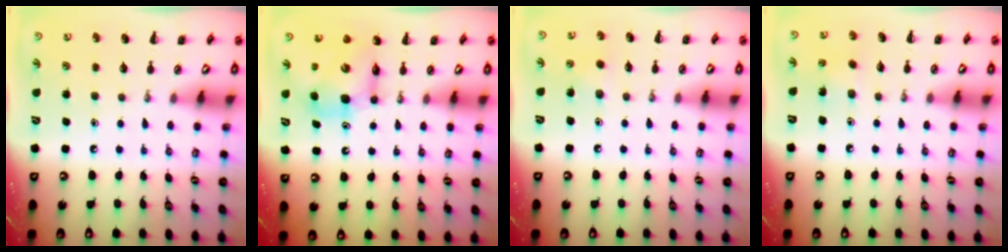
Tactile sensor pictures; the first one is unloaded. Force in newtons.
{"total": 7.0, "press": 6.9, "slide": 1.0}
{"total": 5.8, "press": 5.6, "slide": 1.6}
{"total": 2.5, "press": 2.4, "slide": 0.8}